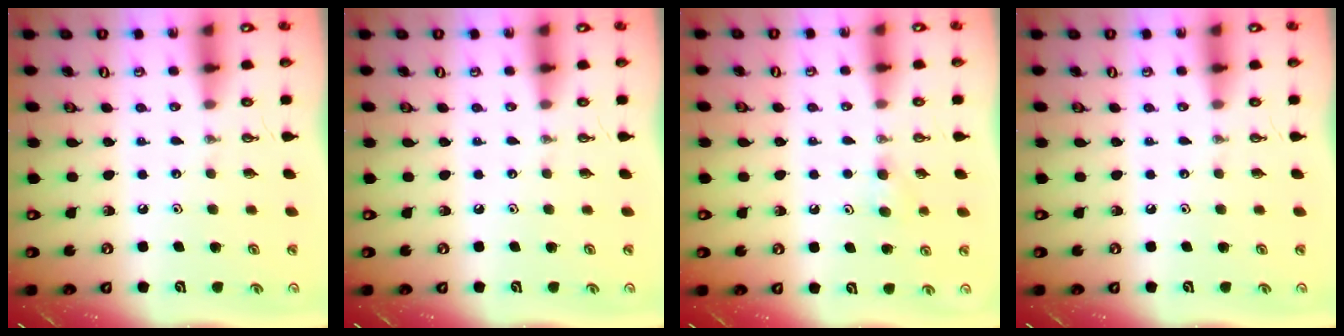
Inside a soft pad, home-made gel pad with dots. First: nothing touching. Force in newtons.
{"total": 0.0}
{"total": 3.3, "press": 3.2, "slide": 0.9}
{"total": 0.0}